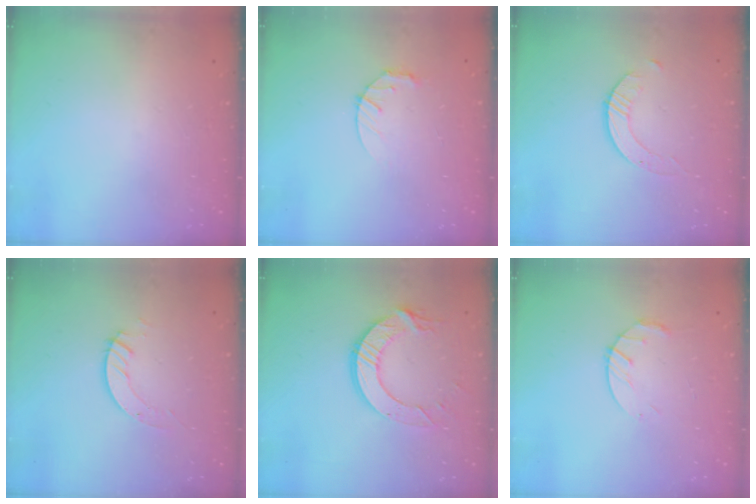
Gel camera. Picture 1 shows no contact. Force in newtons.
{"total": 3.6, "press": 3.6, "slide": 0.5}
{"total": 1.7, "press": 1.7, "slide": 0.2}
{"total": 3.8, "press": 3.8, "slide": 0.4}
{"total": 11.1, "press": 11.0, "slide": 1.1}
{"total": 3.6, "press": 3.6, "slide": 0.6}